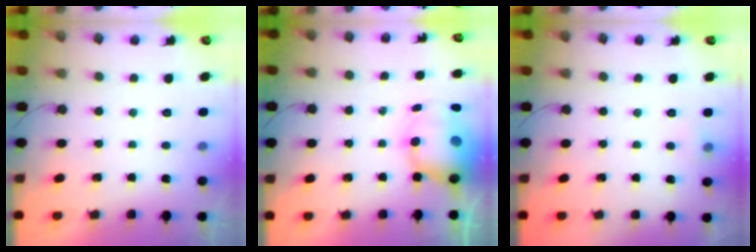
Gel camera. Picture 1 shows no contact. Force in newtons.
{"total": 9.4, "press": 9.0, "slide": 2.7}
{"total": 3.7, "press": 3.5, "slide": 1.0}